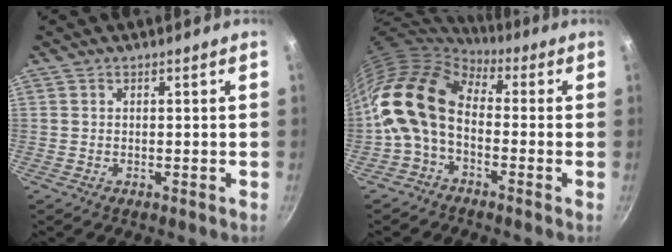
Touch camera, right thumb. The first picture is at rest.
{"total": 12.8, "force": [-1.4, 8.5, 9.5], "torque": [-0.162, 0.032, -0.045]}